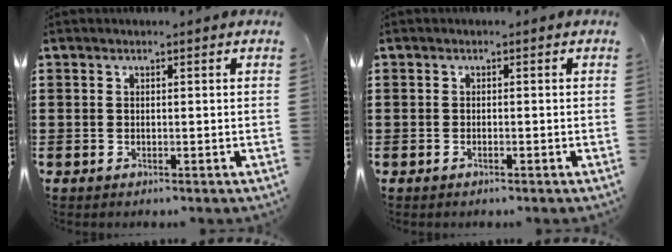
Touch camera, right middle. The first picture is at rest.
{"total": 0.6, "force": [-0.4, 0.0, 0.4], "torque": [-0.010, -0.004, -0.006]}